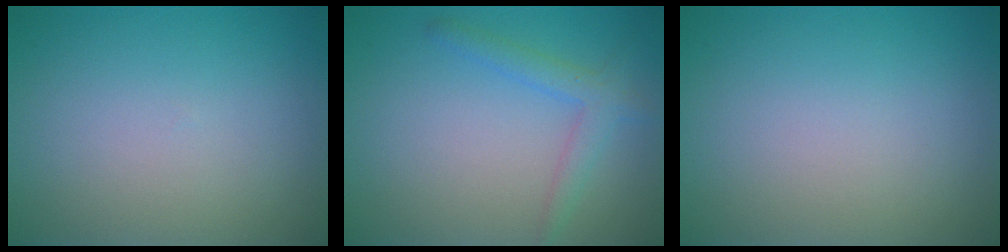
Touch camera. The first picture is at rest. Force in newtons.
{"total": 2.4, "press": 2.4, "slide": 0.1}
{"total": 0.0}